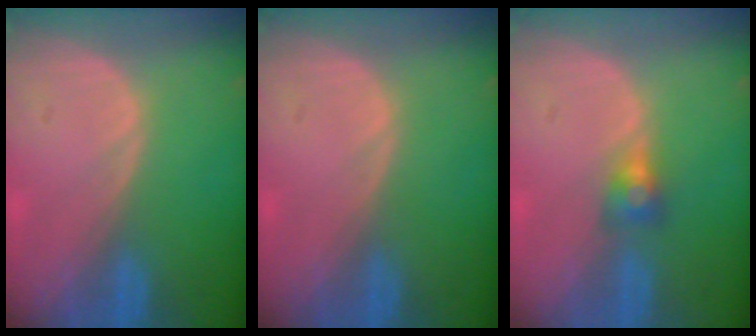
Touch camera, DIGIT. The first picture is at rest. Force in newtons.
{"total": 0.0}
{"total": 2.9, "press": 2.5, "slide": 1.5}